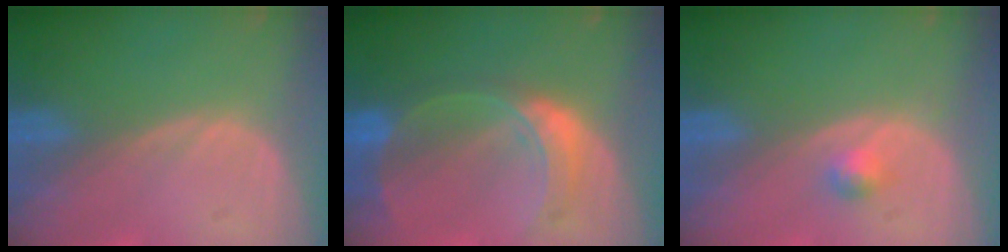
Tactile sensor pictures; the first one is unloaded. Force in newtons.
{"total": 7.6, "press": 6.6, "slide": 3.7}
{"total": 1.8, "press": 1.6, "slide": 0.9}